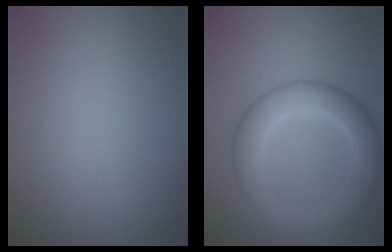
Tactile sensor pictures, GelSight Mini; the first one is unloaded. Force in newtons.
{"total": 6.4, "press": 6.4, "slide": 0.1}